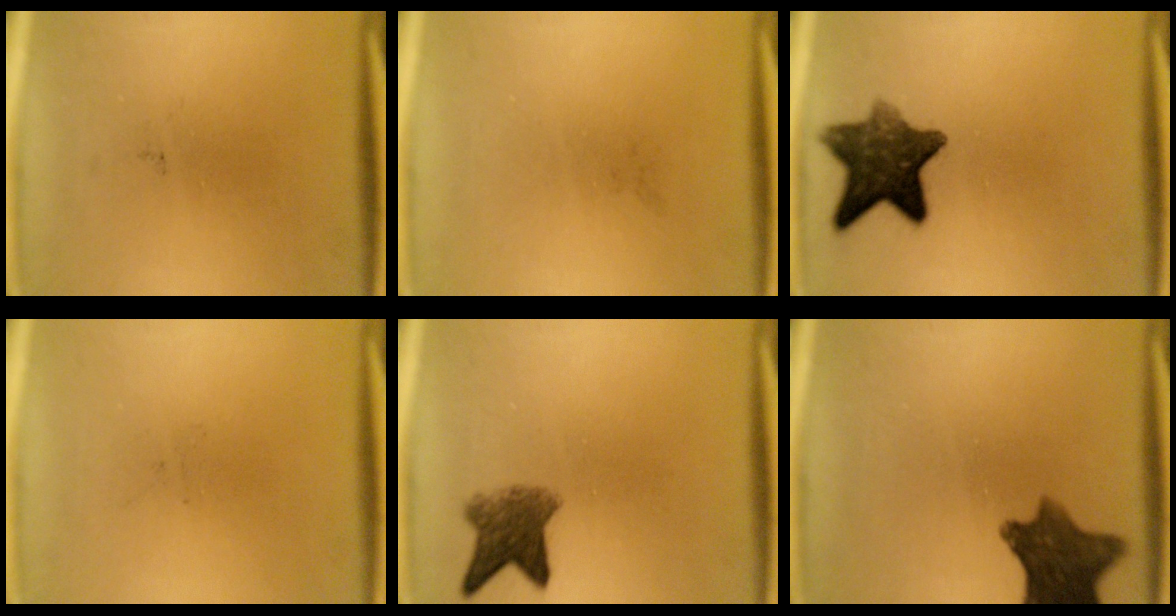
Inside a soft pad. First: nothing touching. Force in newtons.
{"total": 0.0}
{"total": 10.3}
{"total": 0.0}
{"total": 5.3}
{"total": 9.9}